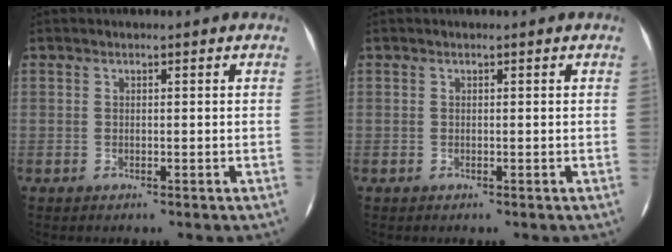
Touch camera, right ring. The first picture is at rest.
{"total": 0.0}